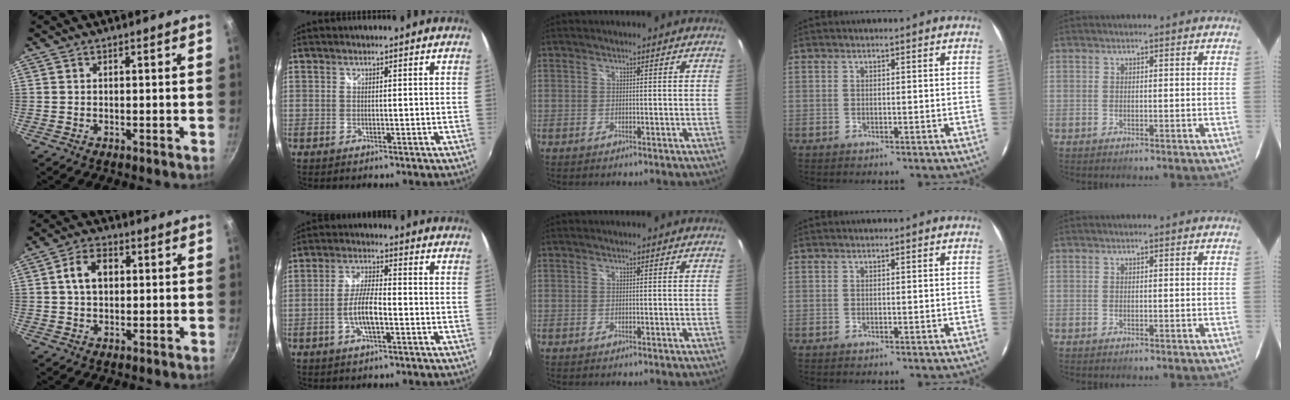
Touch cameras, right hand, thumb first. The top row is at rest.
{"thumb": {"total": 6.9, "force": [1.2, 4.8, 4.8], "torque": [-0.067, 0.012, 0.014]}, "index": {"total": 6.8, "force": [-2.2, 1.8, 6.2], "torque": [-0.123, 0.002, -0.043]}}